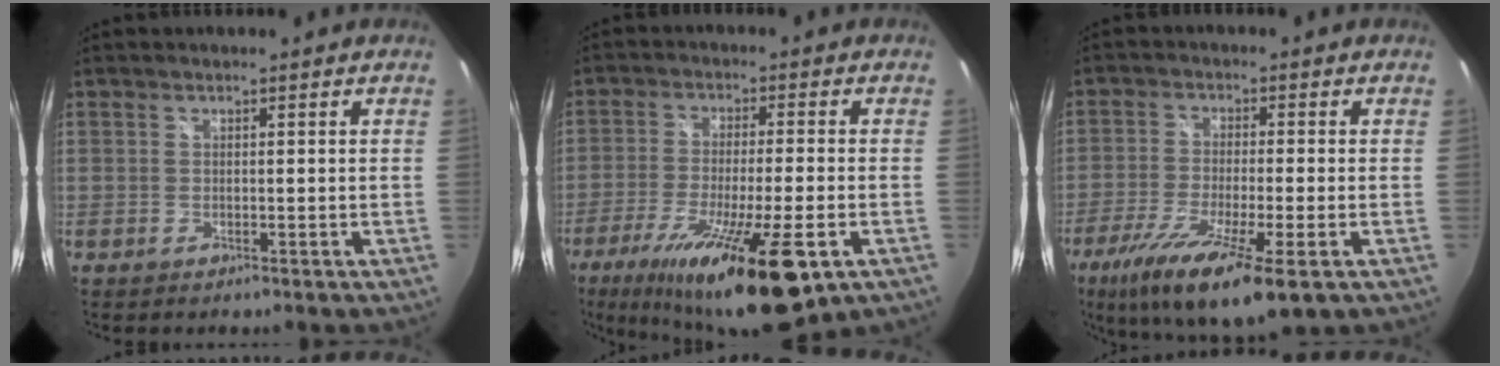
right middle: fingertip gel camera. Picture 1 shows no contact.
{"total": 19.7, "force": [-10.9, 4.2, 15.9], "torque": [-0.283, -0.056, -0.174]}
{"total": 14.7, "force": [-7.8, 2.6, 12.2], "torque": [-0.241, -0.049, -0.135]}